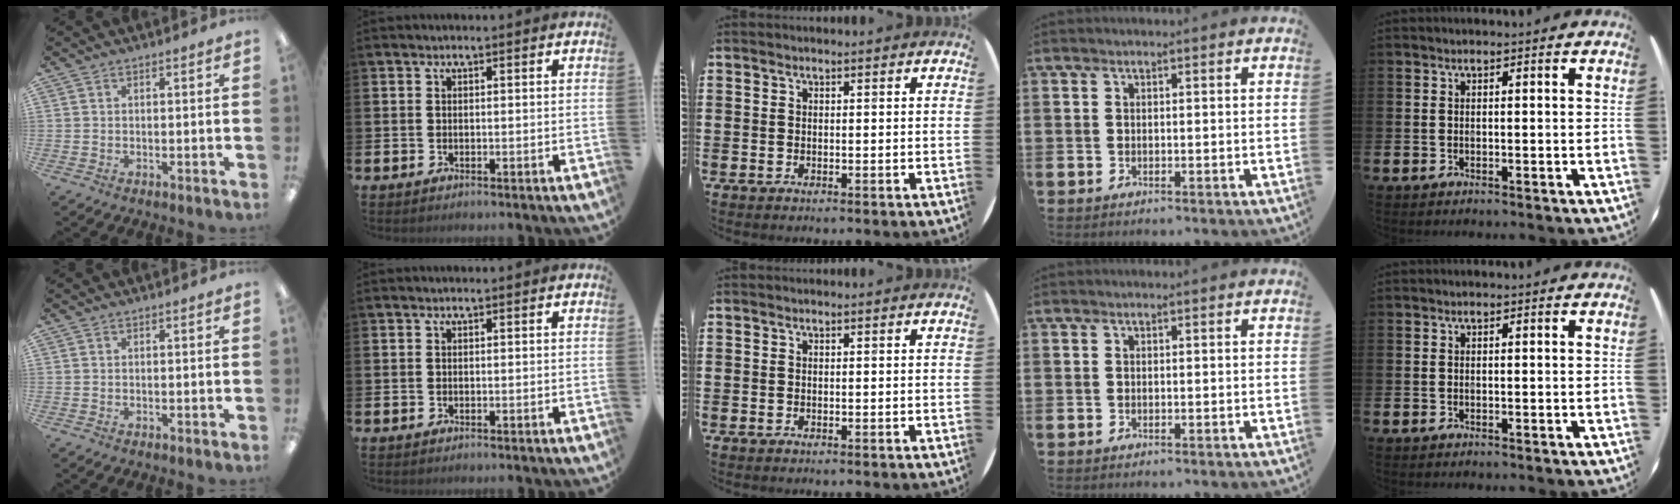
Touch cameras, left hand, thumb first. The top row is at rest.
{}